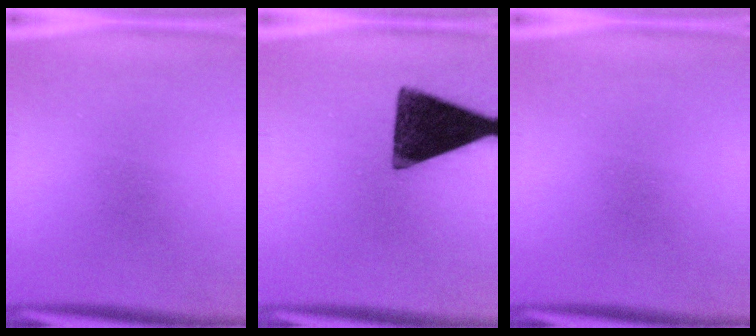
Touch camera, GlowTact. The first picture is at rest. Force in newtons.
{"total": 14.7}
{"total": 0.0}